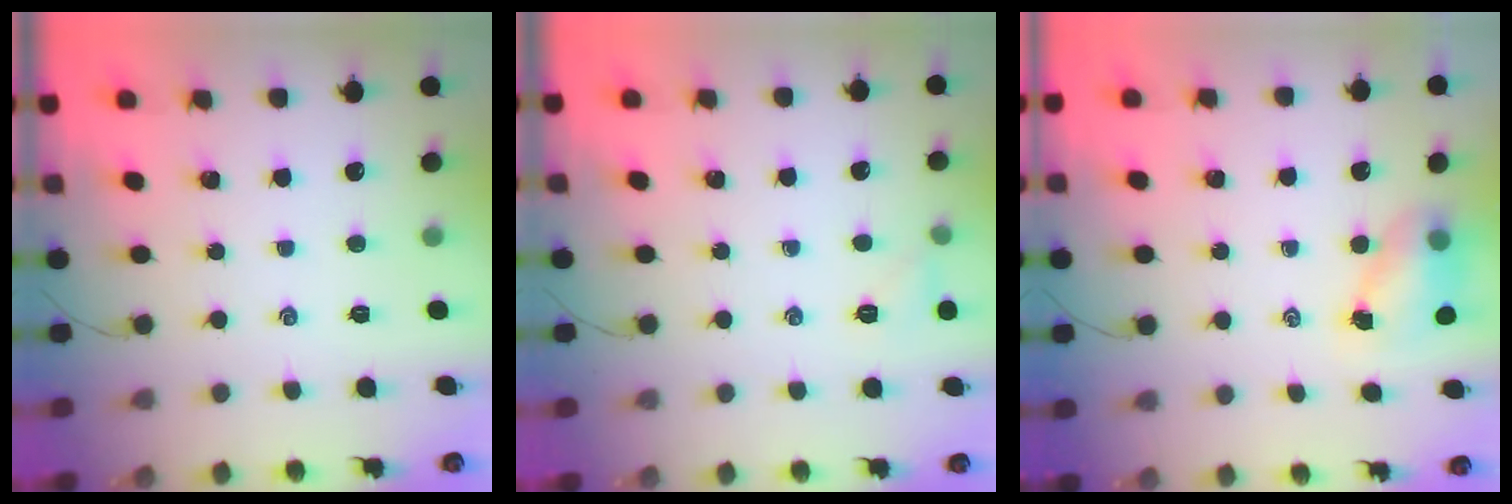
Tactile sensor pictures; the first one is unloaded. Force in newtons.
{"total": 5.2, "press": 5.0, "slide": 1.5}
{"total": 5.6, "press": 5.6, "slide": 0.5}